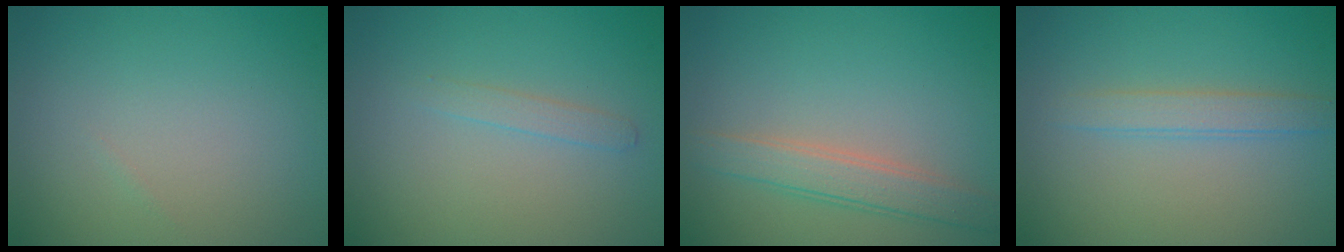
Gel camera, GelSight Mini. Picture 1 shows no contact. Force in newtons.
{"total": 1.0, "press": 1.0, "slide": 0.1}
{"total": 2.9, "press": 2.9, "slide": 0.2}
{"total": 1.9, "press": 1.9, "slide": 0.2}